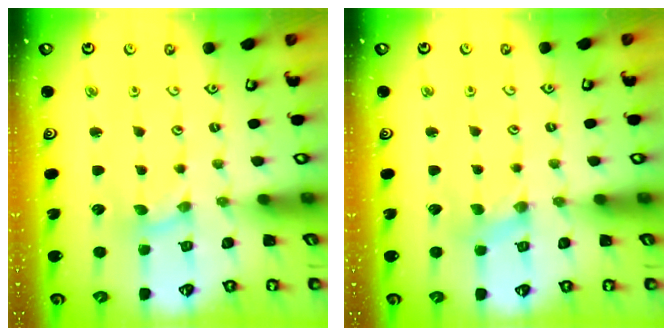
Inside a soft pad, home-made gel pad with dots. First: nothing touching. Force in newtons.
{"total": 0.0}